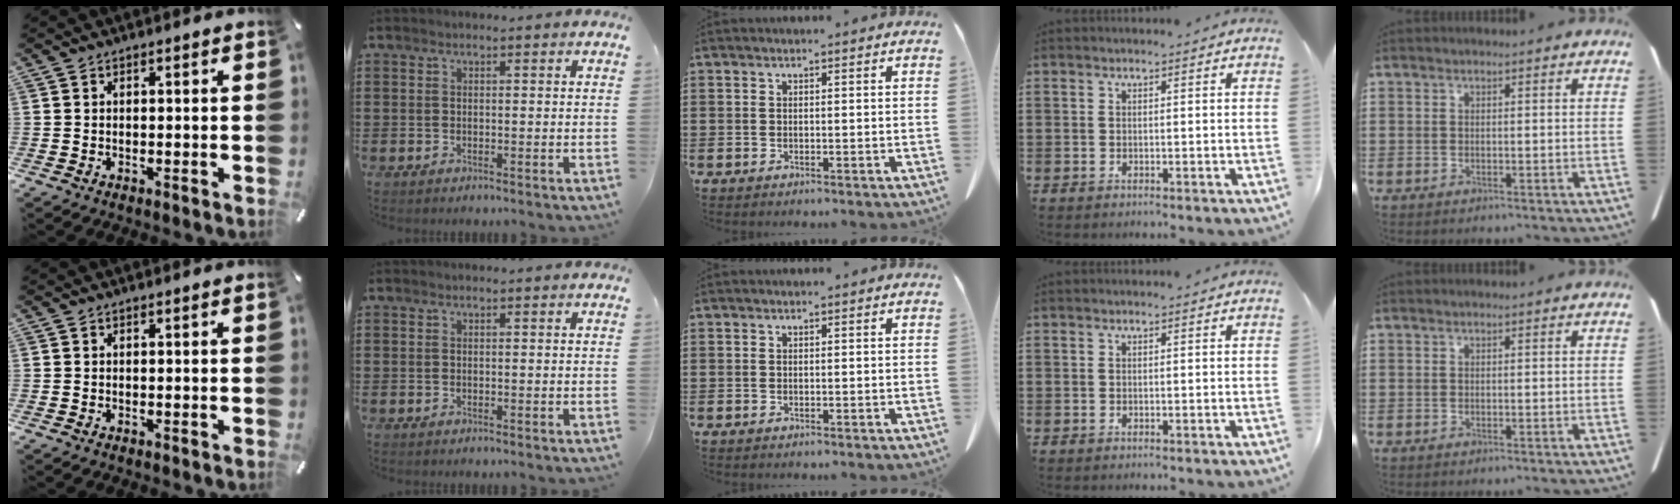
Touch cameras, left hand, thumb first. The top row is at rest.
{}